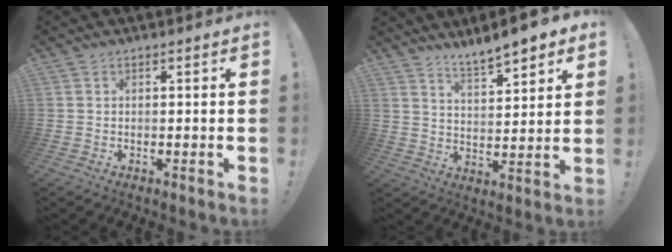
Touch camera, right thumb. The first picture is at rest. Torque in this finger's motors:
{"motor_torque": [0.56, 0.64, 0.46, 0.45, 0.00]}